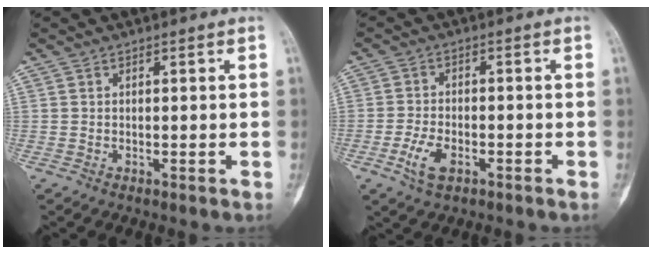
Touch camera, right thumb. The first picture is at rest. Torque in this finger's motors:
{"motor_torque": [-0.22, 0.30, -0.27, -0.12, 0.00]}